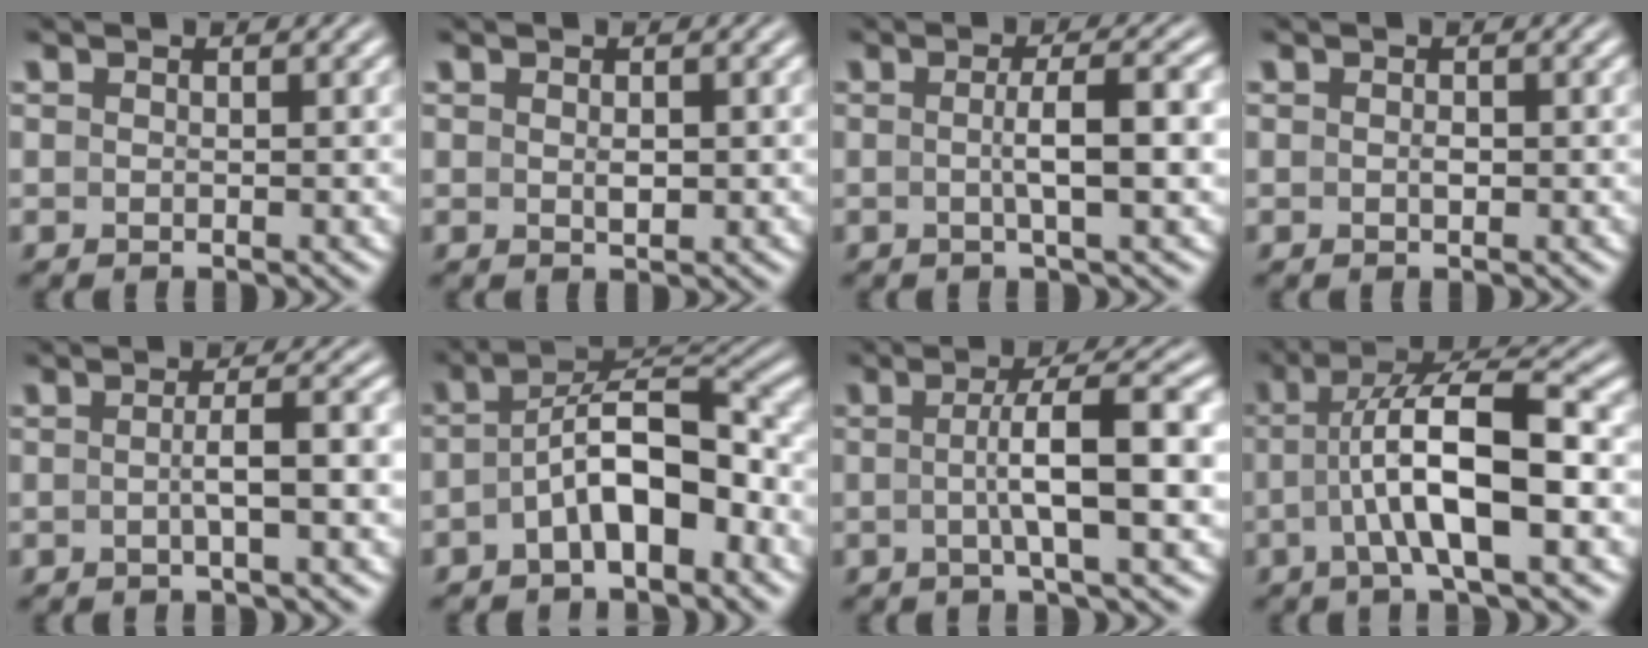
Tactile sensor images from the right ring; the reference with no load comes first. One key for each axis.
{"total": 0.8, "fx": 0.0, "fy": 0.2, "fz": 0.8, "tx": -0.017, "ty": -0.009, "tz": 0.007}
{"total": 2.8, "fx": -0.4, "fy": -0.4, "fz": 2.8, "tx": -0.043, "ty": 0.002, "tz": -0.008}
{"total": 0.5, "fx": -0.1, "fy": 0.3, "fz": 0.4, "tx": -0.012, "ty": -0.003, "tz": 0.000}
{"total": 2.3, "fx": -0.8, "fy": -0.4, "fz": 2.1, "tx": -0.027, "ty": 0.005, "tz": -0.017}
{"total": 5.8, "fx": -2.1, "fy": 3.0, "fz": 4.5, "tx": -0.079, "ty": -0.008, "tz": -0.030}
{"total": 4.5, "fx": -0.4, "fy": -0.2, "fz": 4.5, "tx": -0.068, "ty": 0.003, "tz": -0.007}
{"total": 7.4, "fx": -0.2, "fy": 2.8, "fz": 6.9, "tx": -0.121, "ty": -0.002, "tz": -0.005}